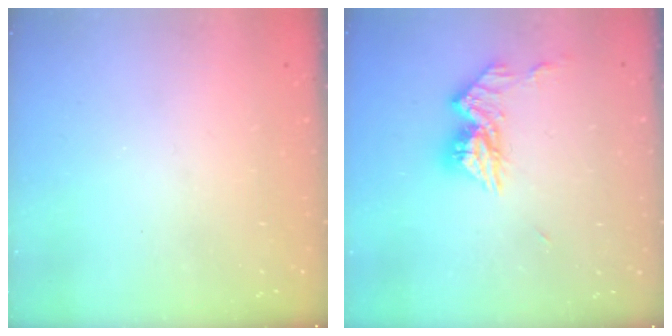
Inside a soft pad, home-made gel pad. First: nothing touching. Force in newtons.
{"total": 10.3, "press": 10.2, "slide": 0.9}